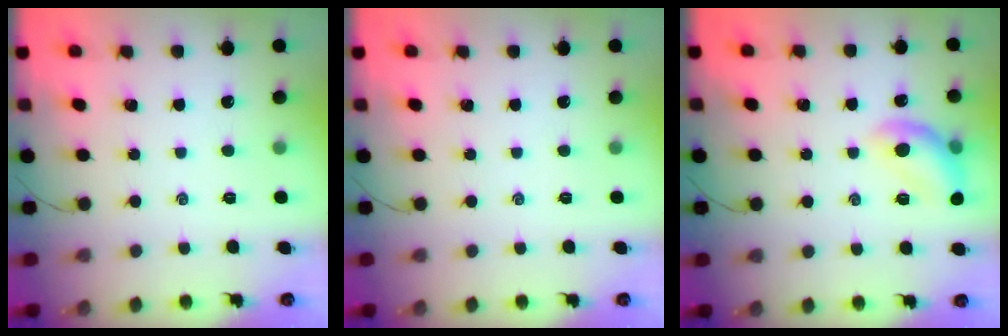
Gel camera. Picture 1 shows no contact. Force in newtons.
{"total": 0.0}
{"total": 12.6, "press": 12.6, "slide": 0.9}